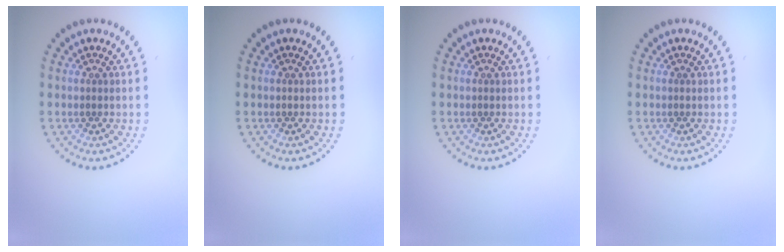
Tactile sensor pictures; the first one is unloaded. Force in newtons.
{"total": 0.0}
{"total": 0.0}
{"total": 0.0}